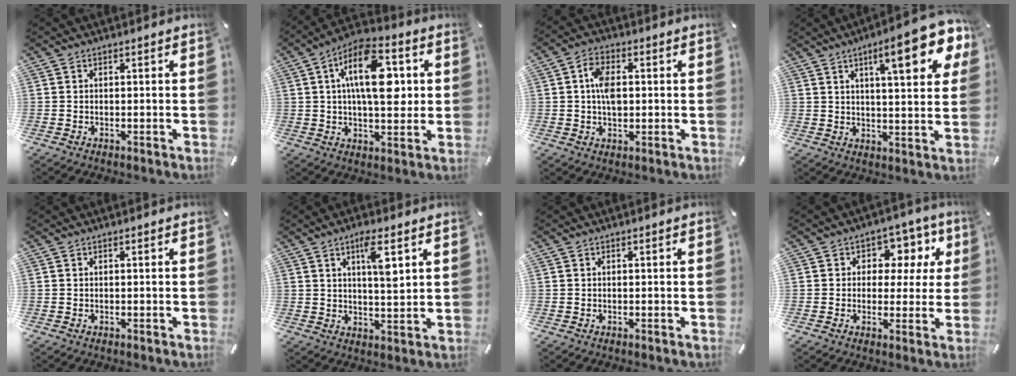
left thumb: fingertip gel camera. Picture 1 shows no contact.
{"total": 16.1, "force": [3.4, 8.1, 13.5], "torque": [-0.227, 0.000, 0.054]}
{"total": 6.6, "force": [0.5, 4.2, 5.0], "torque": [-0.088, 0.003, 0.006]}
{"total": 15.8, "force": [7.7, 4.4, 13.1], "torque": [-0.186, -0.028, 0.114]}
{"total": 0.0}
{"total": 7.4, "force": [3.5, 1.8, 6.2], "torque": [-0.099, -0.014, 0.051]}
{"total": 0.0}
{"total": 8.5, "force": [2.2, 6.9, 4.4], "torque": [-0.056, -0.008, 0.034]}